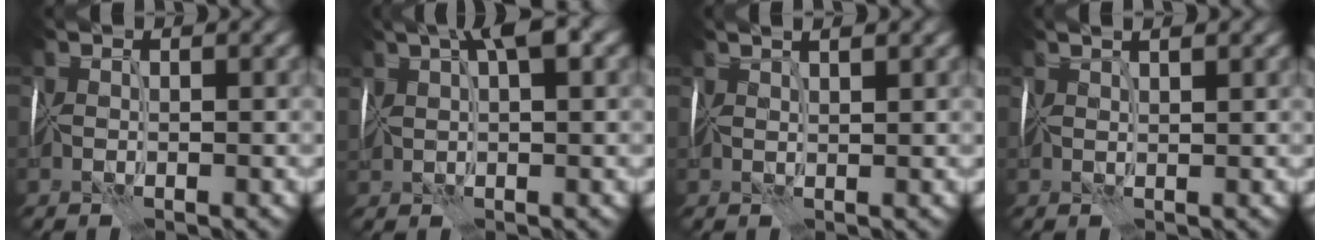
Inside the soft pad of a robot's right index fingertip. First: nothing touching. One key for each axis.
{"total": 6.7, "fx": 2.9, "fy": 2.5, "fz": 5.5, "tx": -0.095, "ty": 0.024, "tz": 0.043}
{"total": 3.0, "fx": 2.1, "fy": 0.9, "fz": 1.9, "tx": -0.015, "ty": 0.027, "tz": 0.015}
{"total": 2.6, "fx": 1.9, "fy": 0.7, "fz": 1.7, "tx": -0.009, "ty": 0.026, "tz": 0.011}